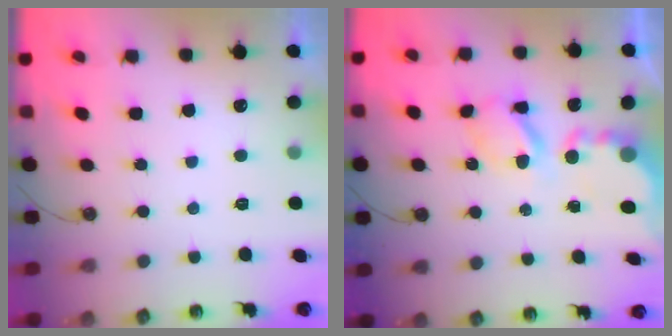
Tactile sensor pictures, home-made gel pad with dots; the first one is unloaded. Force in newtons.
{"total": 6.8, "press": 6.8, "slide": 0.3}